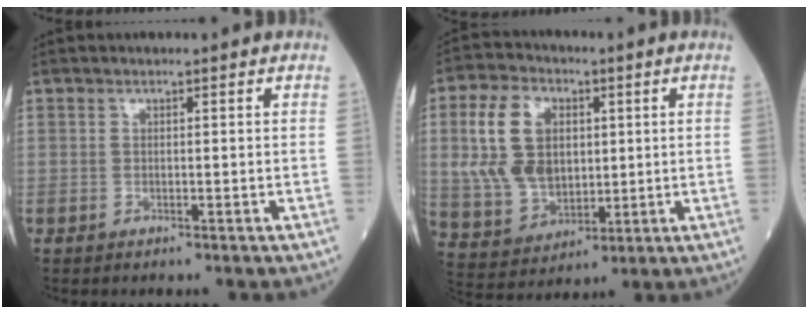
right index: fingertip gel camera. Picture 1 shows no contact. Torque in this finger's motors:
{"motor_torque": [1.74, 0.40, 0.31, 0.15]}